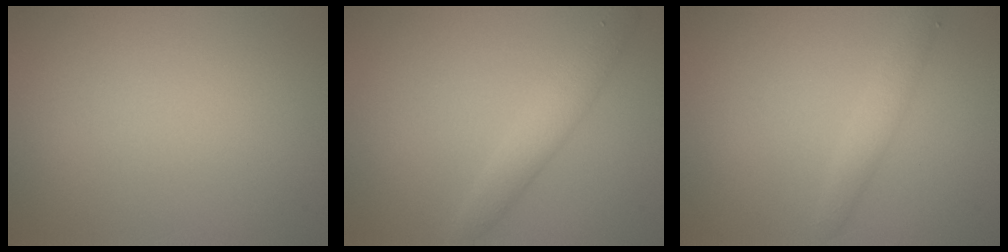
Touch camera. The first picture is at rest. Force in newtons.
{"total": 2.6, "press": 2.6, "slide": 0.1}
{"total": 1.9, "press": 1.9, "slide": 0.1}